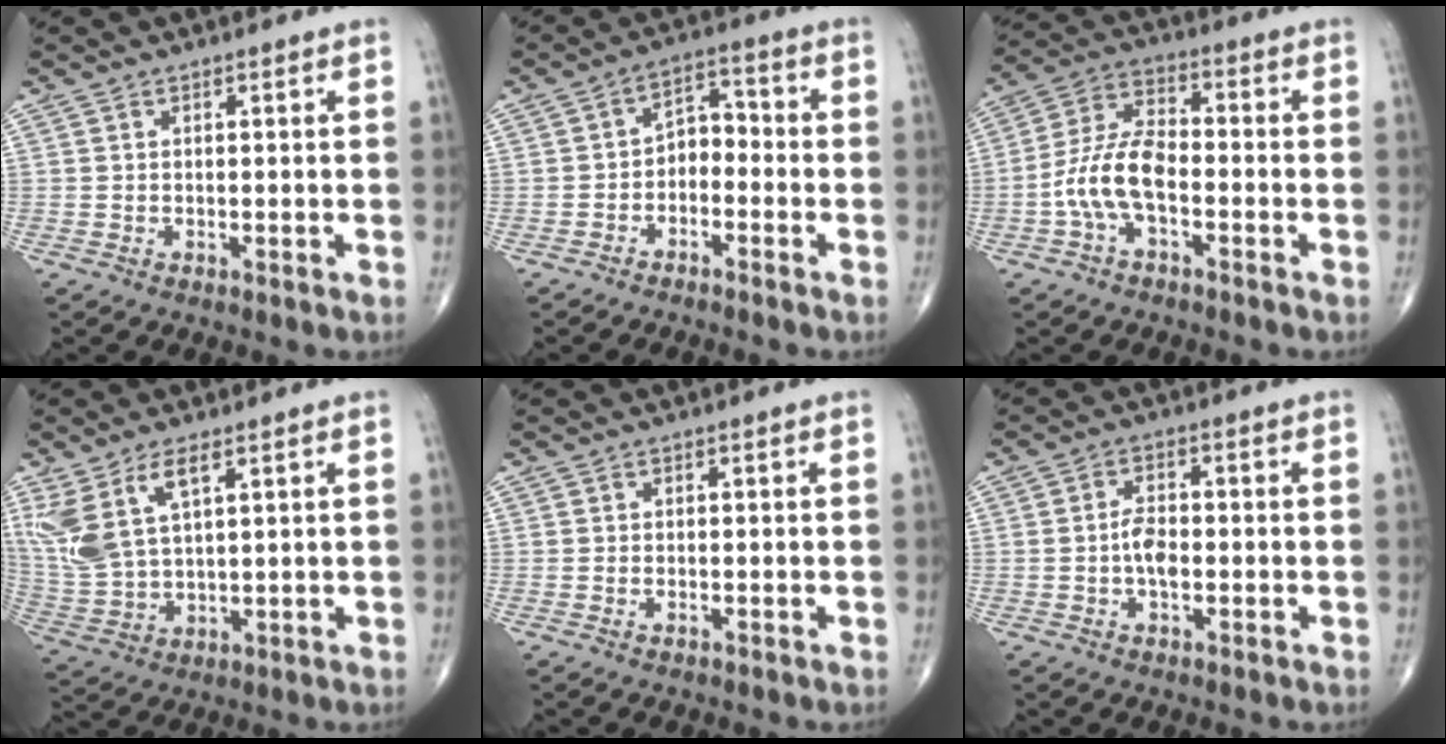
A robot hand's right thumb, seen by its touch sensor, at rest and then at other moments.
{"total": 5.4, "force": [-2.2, 3.5, 3.4], "torque": [-0.037, 0.039, -0.048]}
{"total": 10.0, "force": [-2.9, 4.9, 8.2], "torque": [-0.169, 0.038, -0.064]}
{"total": 11.2, "force": [5.2, 4.8, 8.7], "torque": [-0.200, -0.013, 0.118]}
{"total": 0.6, "force": [-0.2, 0.3, 0.4], "torque": [-0.011, 0.002, -0.003]}
{"total": 4.3, "force": [-0.8, 2.2, 3.6], "torque": [-0.063, 0.010, -0.019]}